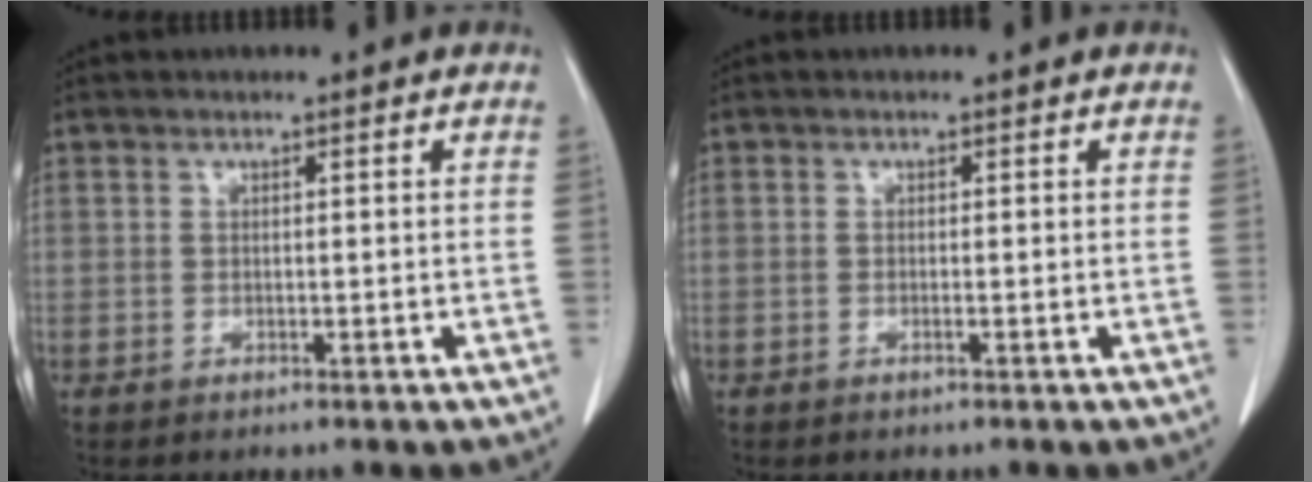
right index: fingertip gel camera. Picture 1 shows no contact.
{"total": 0.0}